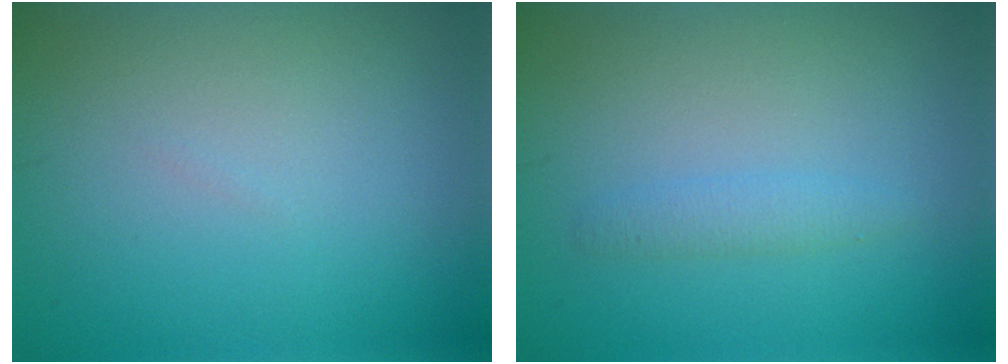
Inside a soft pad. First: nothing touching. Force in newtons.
{"total": 1.3, "press": 1.3, "slide": 0.0}